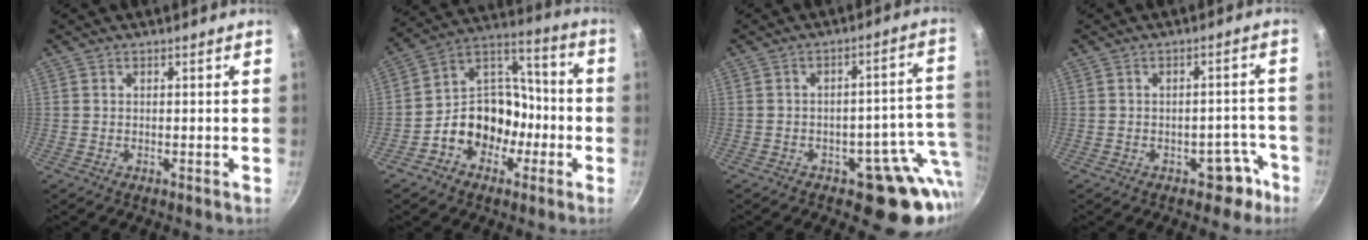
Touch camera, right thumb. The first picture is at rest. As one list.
[{"total": 14.9, "force": [-4.9, 11.2, 8.5], "torque": [-0.093, 0.068, -0.088]}, {"total": 14.7, "force": [-5.3, 6.4, 12.1], "torque": [-0.092, 0.040, -0.057]}, {"total": 5.2, "force": [-3.3, 3.1, 2.6], "torque": [-0.007, 0.042, -0.039]}]